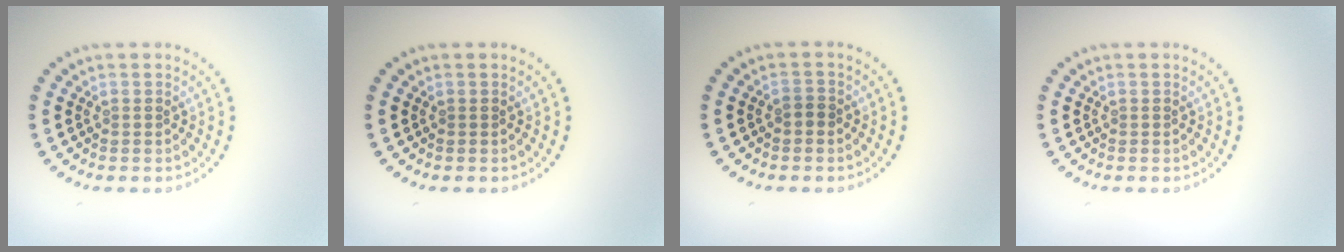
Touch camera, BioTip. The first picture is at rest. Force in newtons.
{"total": 0.0}
{"total": 0.8, "press": 0.8, "slide": 0.3}
{"total": 0.0}